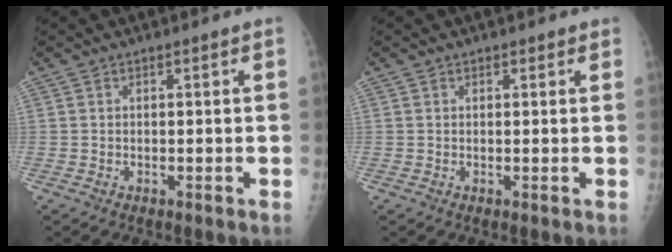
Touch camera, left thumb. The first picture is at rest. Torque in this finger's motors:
{"motor_torque": [-0.29, -0.10, -0.02, -0.03, 0.01]}